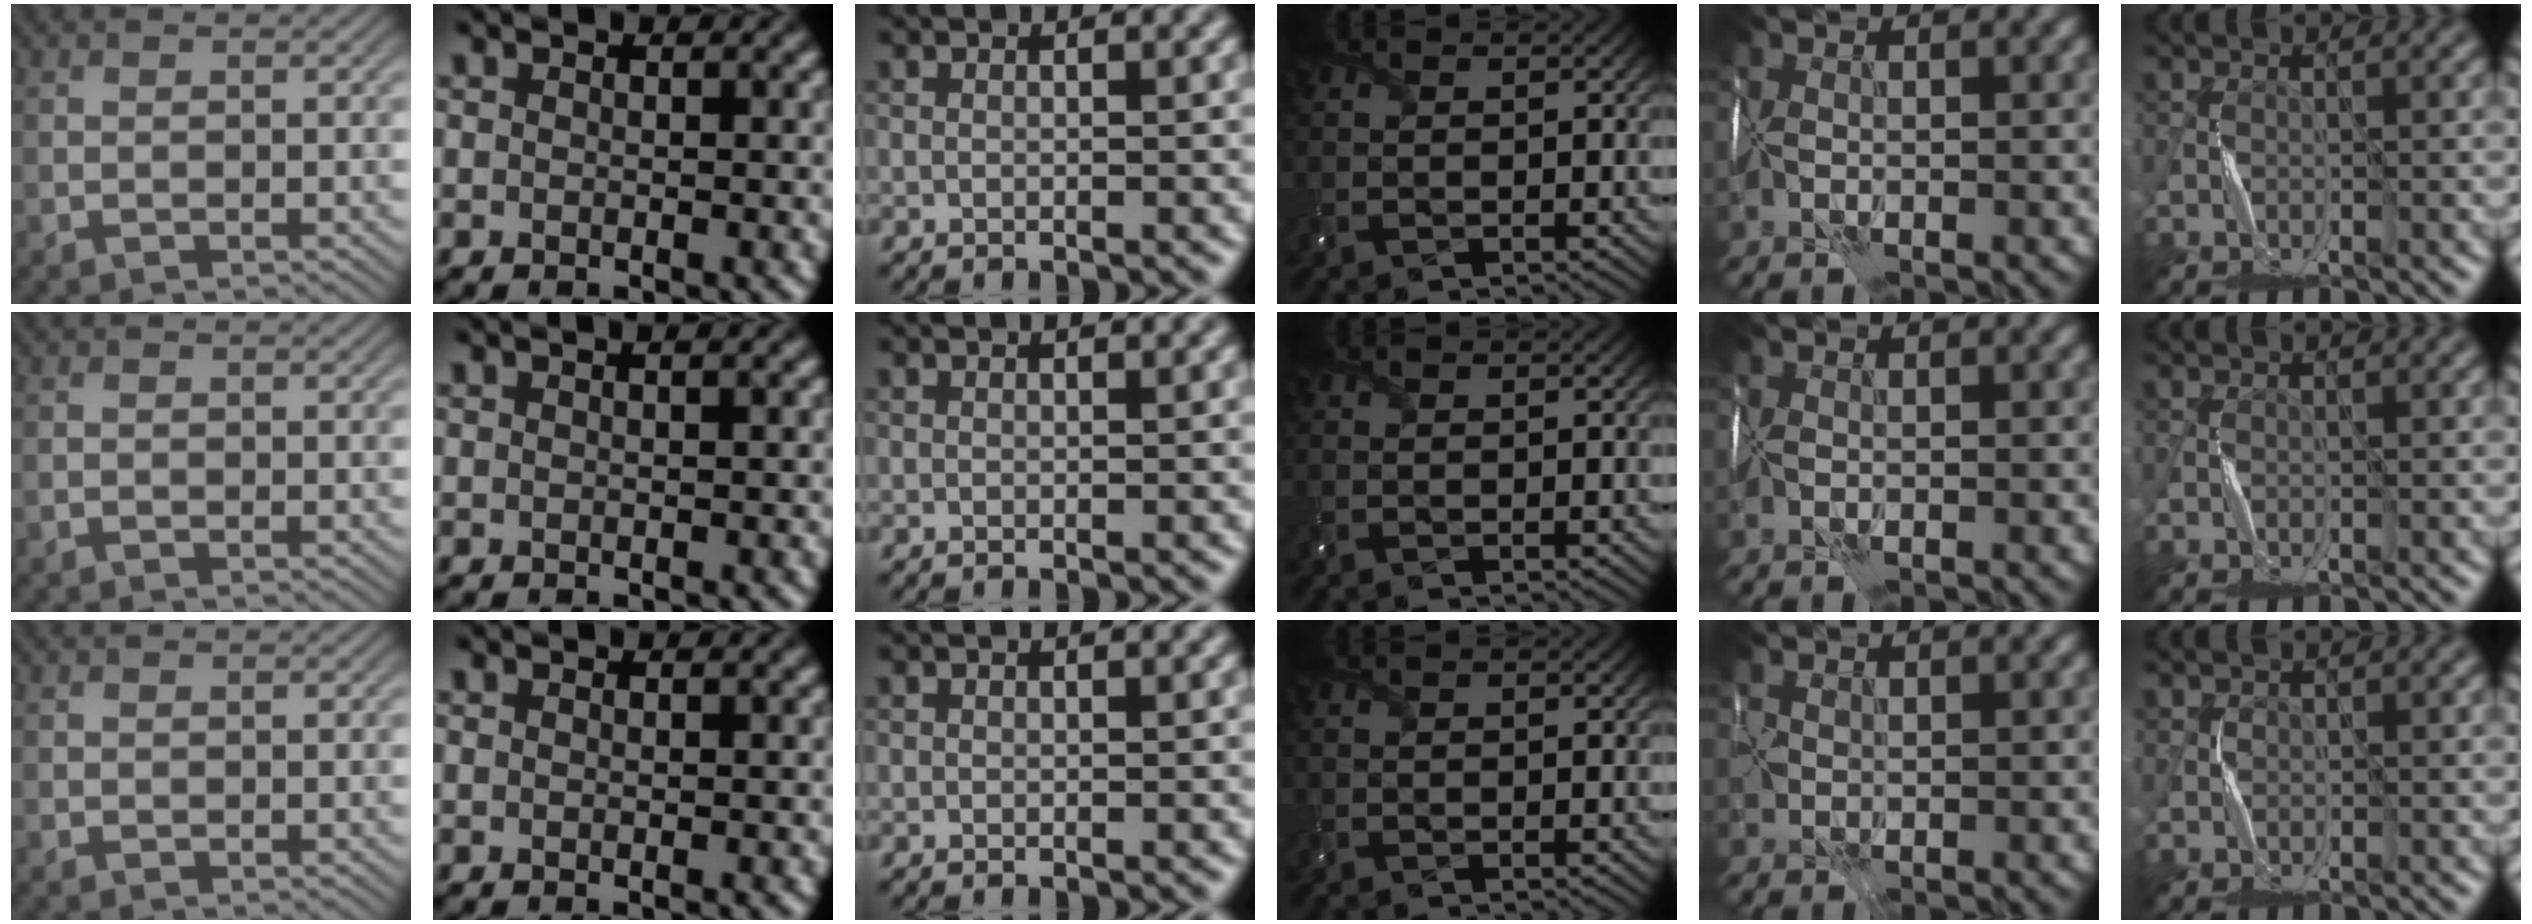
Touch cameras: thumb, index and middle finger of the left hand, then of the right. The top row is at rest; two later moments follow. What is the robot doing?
{"motion": "wrap", "object": "scarf"}